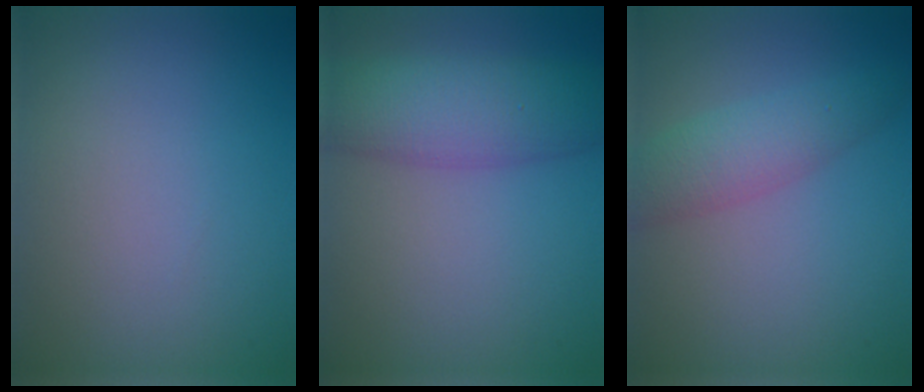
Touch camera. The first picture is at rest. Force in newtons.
{"total": 7.0, "press": 7.0, "slide": 0.2}
{"total": 3.7, "press": 3.7, "slide": 0.0}